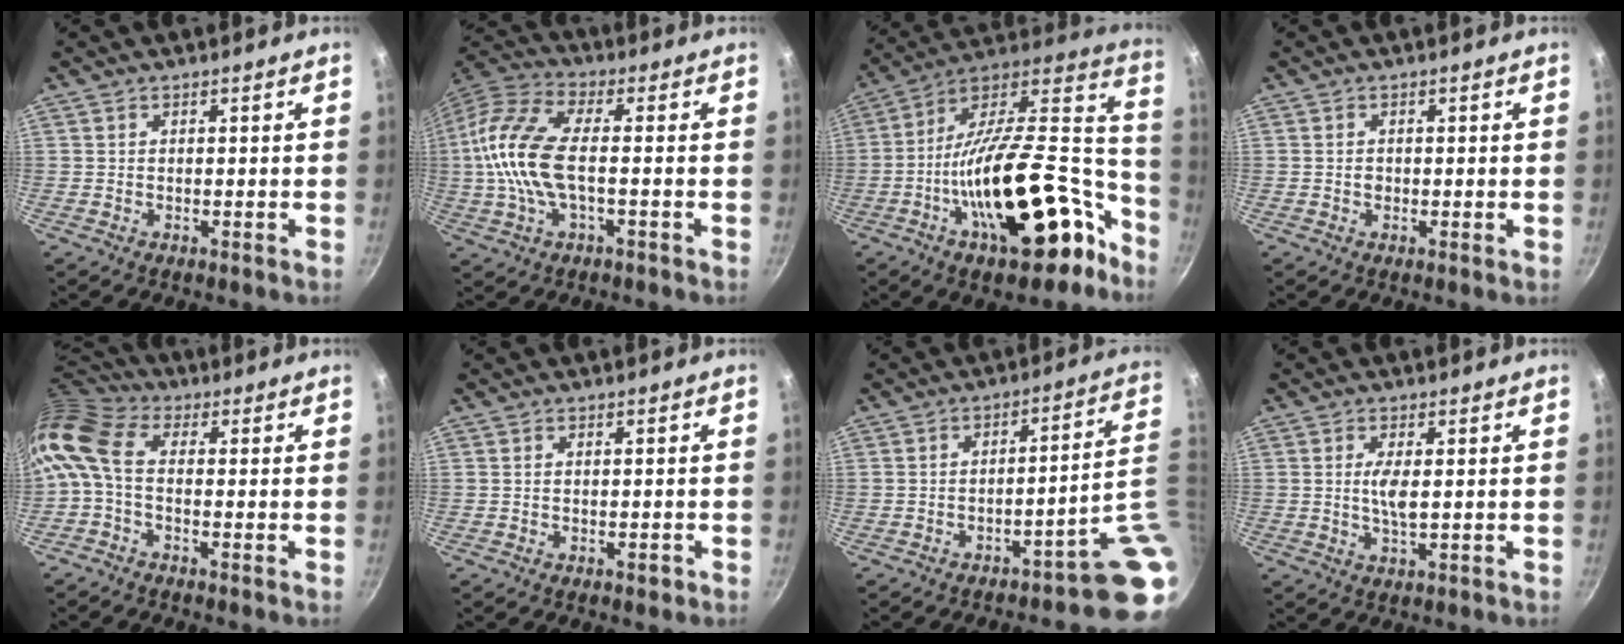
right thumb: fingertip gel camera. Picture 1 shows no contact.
{"total": 14.8, "force": [-0.9, 6.7, 13.2], "torque": [-0.278, 0.026, -0.036]}
{"total": 31.6, "force": [-13.7, 14.4, 24.7], "torque": [-0.333, 0.090, -0.220]}
{"total": 0.9, "force": [-0.1, 0.7, 0.6], "torque": [-0.008, 0.002, -0.003]}
{"total": 10.1, "force": [-0.3, 5.8, 8.2], "torque": [-0.177, 0.028, -0.026]}
{"total": 1.3, "force": [-0.7, 0.7, 0.9], "torque": [-0.012, 0.009, -0.008]}
{"total": 11.1, "force": [-2.6, 2.2, 10.6], "torque": [-0.102, 0.030, -0.032]}
{"total": 3.7, "force": [0.4, 1.0, 3.6], "torque": [-0.076, -0.003, 0.008]}